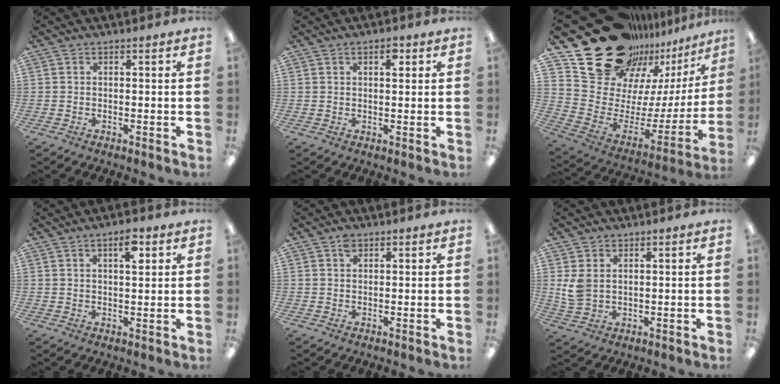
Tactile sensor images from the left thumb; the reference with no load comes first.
{"total": 3.0, "force": [1.6, 1.2, 2.1], "torque": [-0.021, -0.005, 0.022]}
{"total": 25.2, "force": [19.3, 13.3, 9.0], "torque": [-0.126, -0.151, 0.377]}
{"total": 5.2, "force": [2.7, 1.9, 4.0], "torque": [-0.055, -0.007, 0.039]}
{"total": 1.9, "force": [1.2, 1.1, 1.0], "torque": [-0.015, -0.003, 0.020]}
{"total": 5.1, "force": [1.4, 3.8, 3.1], "torque": [-0.067, -0.002, 0.025]}